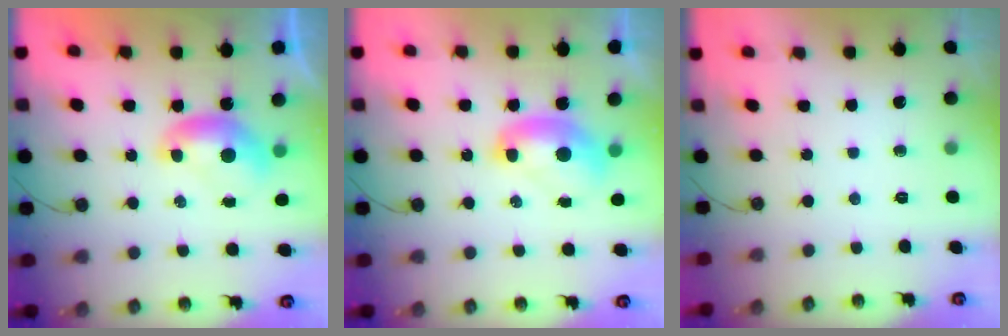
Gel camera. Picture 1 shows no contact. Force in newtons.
{"total": 2.4, "press": 2.4, "slide": 0.2}
{"total": 0.0}